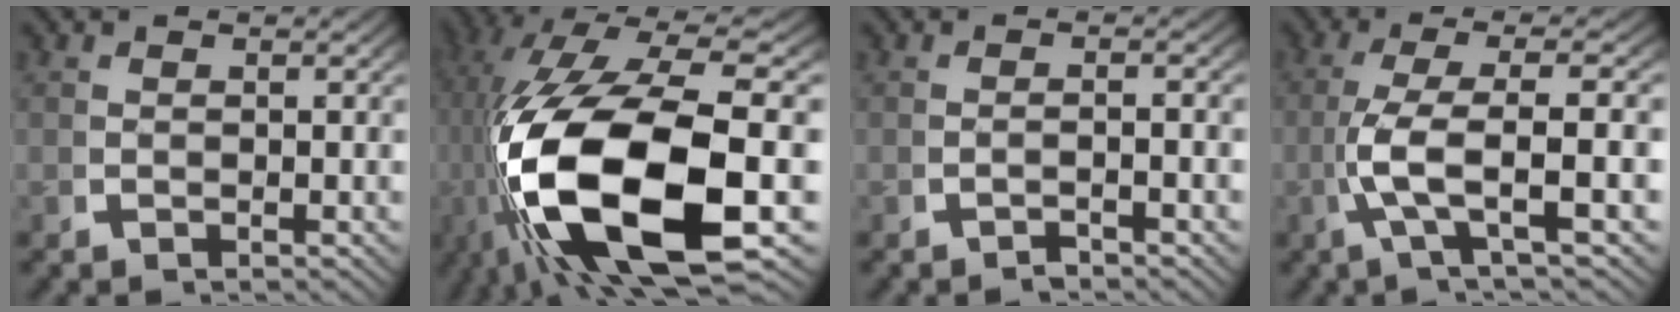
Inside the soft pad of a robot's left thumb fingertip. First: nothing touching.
{"total": 22.7, "force": [-2.3, 11.8, 19.3], "torque": [-0.441, -0.073, 0.020]}
{"total": 1.3, "force": [-1.1, -0.1, 0.7], "torque": [-0.011, 0.009, -0.025]}
{"total": 7.0, "force": [-0.5, 1.7, 6.8], "torque": [-0.158, -0.001, -0.004]}